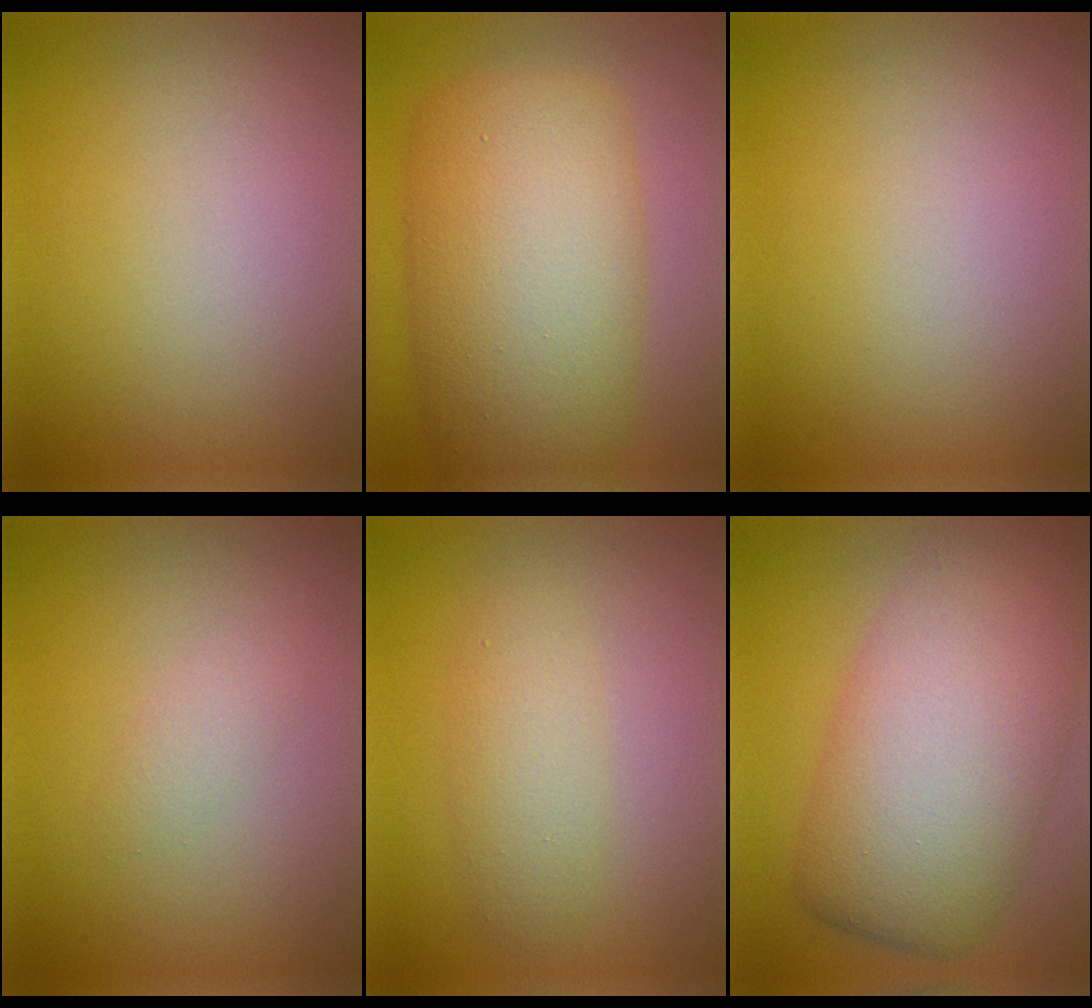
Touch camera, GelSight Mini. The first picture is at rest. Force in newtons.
{"total": 11.7, "press": 11.7, "slide": 0.1}
{"total": 0.0}
{"total": 1.3, "press": 1.3, "slide": 0.0}
{"total": 2.8, "press": 2.8, "slide": 0.1}
{"total": 10.7, "press": 10.7, "slide": 0.2}